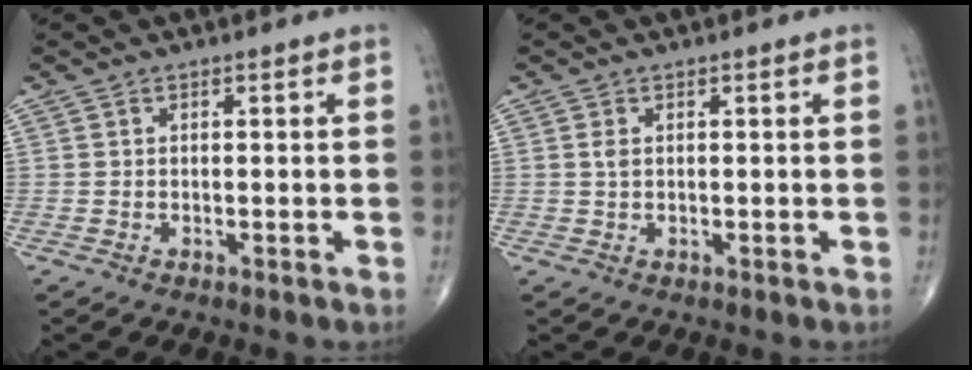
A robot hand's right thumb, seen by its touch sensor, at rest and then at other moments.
{"total": 1.2, "force": [0.3, 0.7, 1.0], "torque": [-0.020, 0.003, 0.007]}